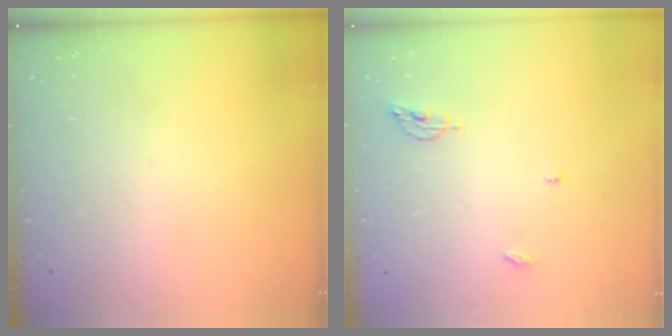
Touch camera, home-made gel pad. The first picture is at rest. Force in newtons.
{"total": 6.3, "press": 6.2, "slide": 0.6}